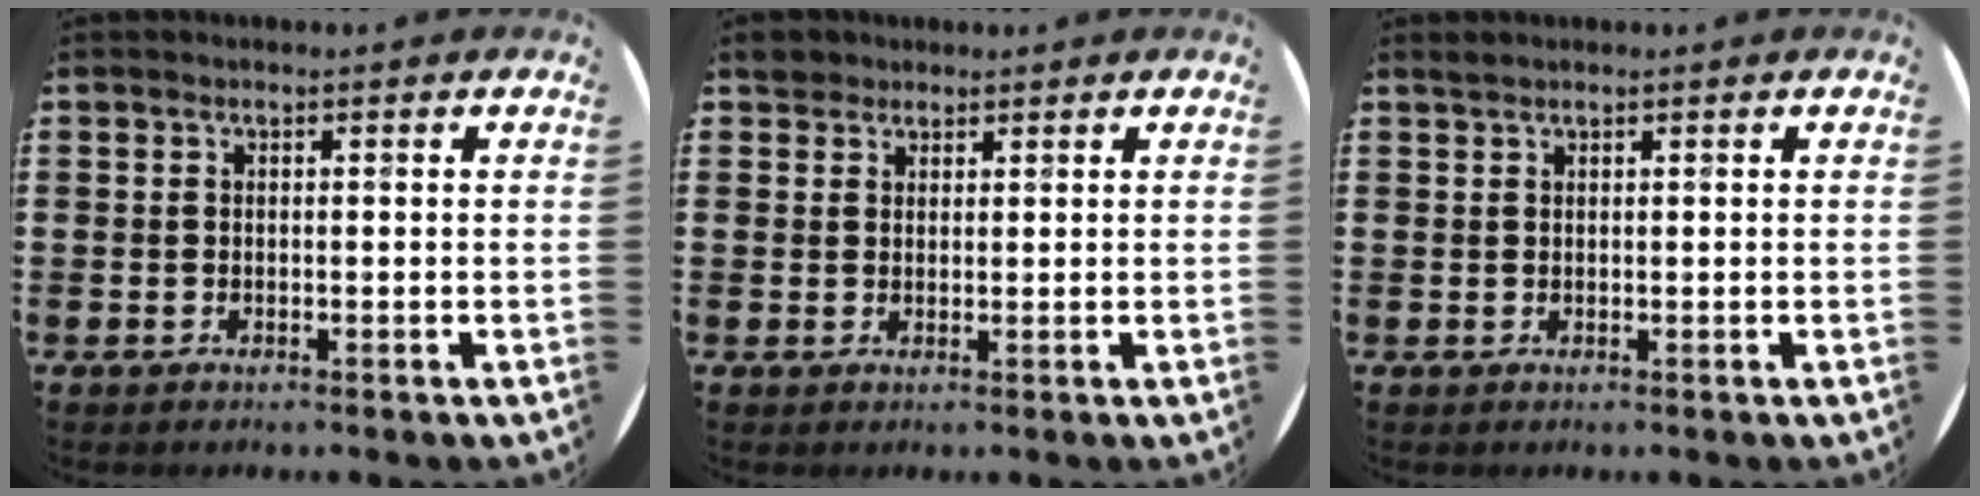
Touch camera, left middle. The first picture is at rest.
{"total": 2.2, "force": [2.0, 1.1, 0.1], "torque": [0.002, 0.003, 0.038]}
{"total": 0.5, "force": [0.5, 0.0, 0.0], "torque": [0.000, 0.001, 0.011]}